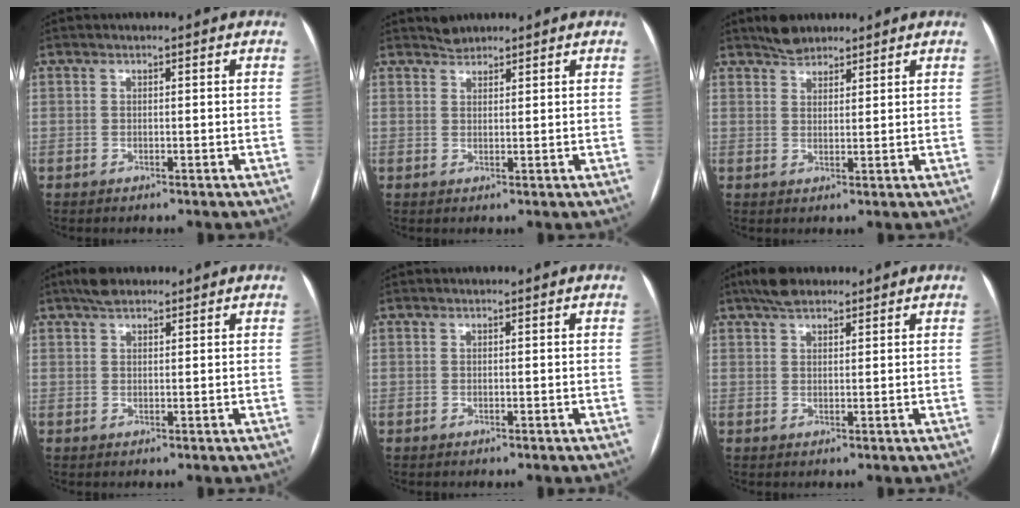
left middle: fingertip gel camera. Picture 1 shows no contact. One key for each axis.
{"total": 1.7, "fx": 1.6, "fy": 0.5, "fz": -0.1, "tx": -0.001, "ty": 0.005, "tz": 0.029}
{"total": 3.4, "fx": 3.0, "fy": 1.4, "fz": 0.7, "tx": -0.014, "ty": 0.009, "tz": 0.051}
{"total": 3.2, "fx": 2.4, "fy": 1.3, "fz": 1.5, "tx": -0.031, "ty": 0.015, "tz": 0.041}
{"total": 0.0}
{"total": 4.3, "fx": 3.3, "fy": 1.8, "fz": 2.0, "tx": -0.042, "ty": 0.017, "tz": 0.059}